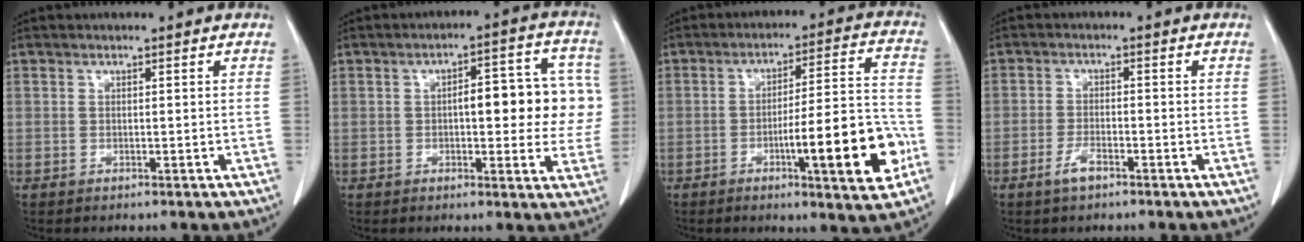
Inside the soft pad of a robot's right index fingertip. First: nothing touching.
{"total": 11.4, "force": [0.6, 4.1, 10.6], "torque": [-0.123, 0.033, 0.009]}
{"total": 14.9, "force": [-5.2, 1.6, 13.9], "torque": [-0.200, 0.006, -0.072]}
{"total": 3.0, "force": [-1.9, 0.8, 2.1], "torque": [-0.045, 0.001, -0.038]}